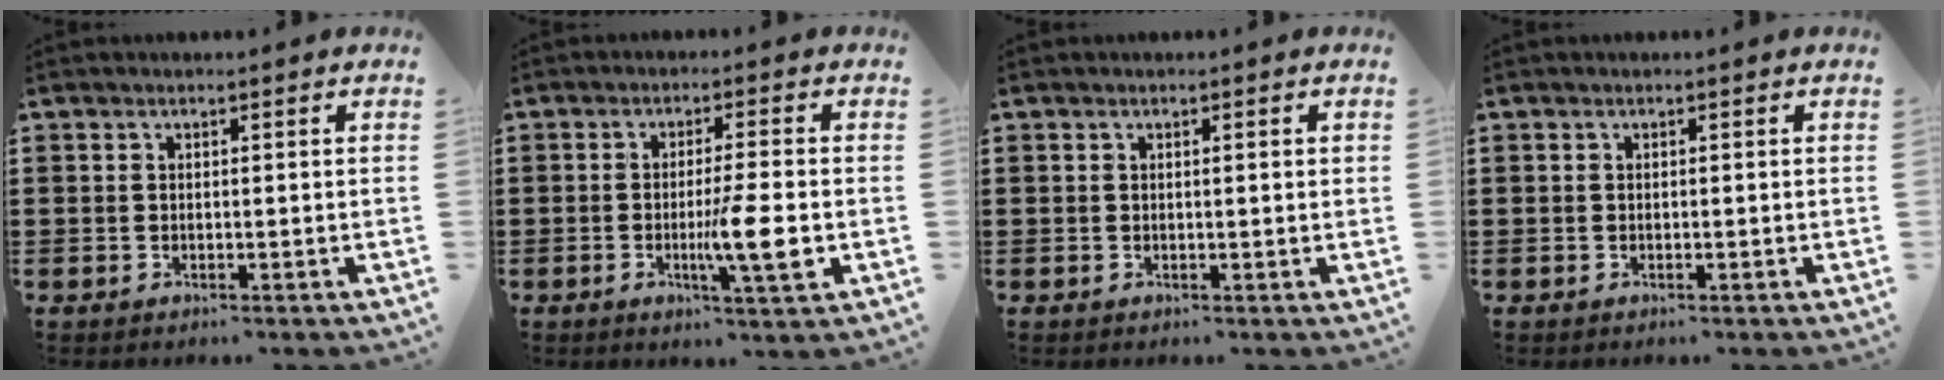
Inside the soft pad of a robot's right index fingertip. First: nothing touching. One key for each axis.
{"total": 7.7, "fx": -1.7, "fy": 0.5, "fz": 7.5, "tx": -0.128, "ty": -0.013, "tz": -0.029}
{"total": 0.7, "fx": 0.1, "fy": 0.0, "fz": 0.7, "tx": -0.011, "ty": -0.001, "tz": 0.001}
{"total": 0.0}